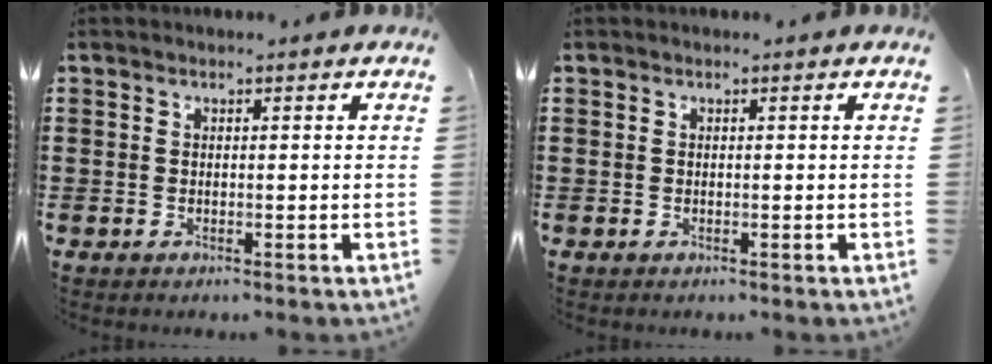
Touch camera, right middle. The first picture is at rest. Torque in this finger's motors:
{"motor_torque": [-0.79, -0.62, 0.09, -0.01]}